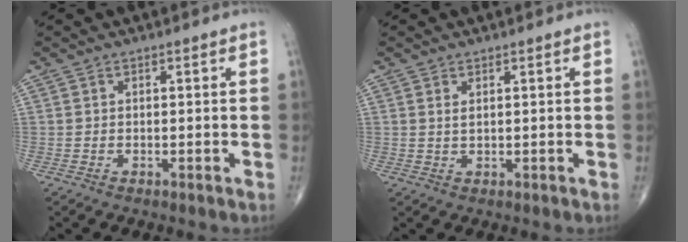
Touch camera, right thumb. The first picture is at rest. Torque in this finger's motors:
{"motor_torque": [-0.59, 0.40, 0.00, 0.00, -0.01]}